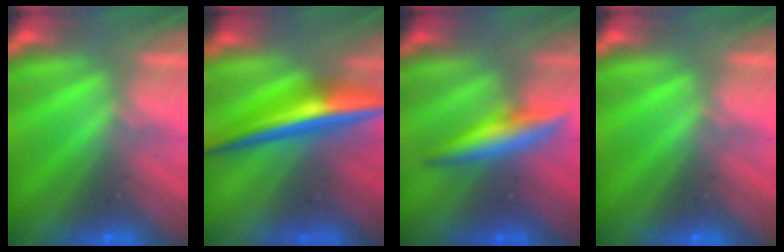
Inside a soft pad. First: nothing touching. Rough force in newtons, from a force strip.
{"total": 5.7}
{"total": 2.8}
{"total": 0.0}